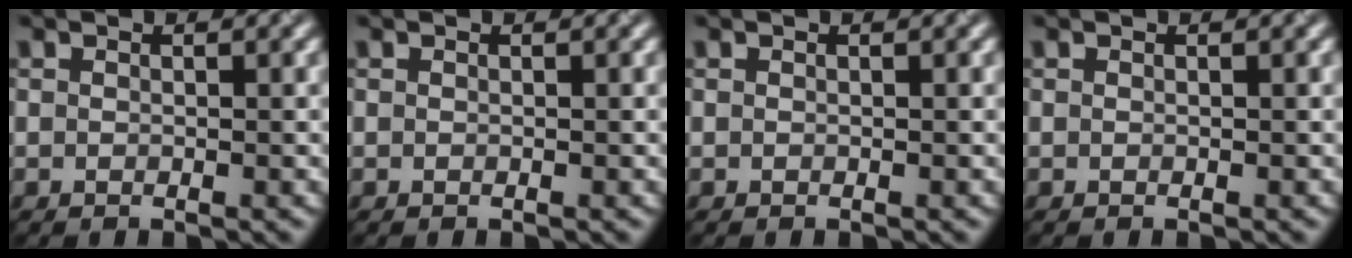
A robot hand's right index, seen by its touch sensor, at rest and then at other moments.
{"total": 0.0}
{"total": 0.0}
{"total": 0.0}